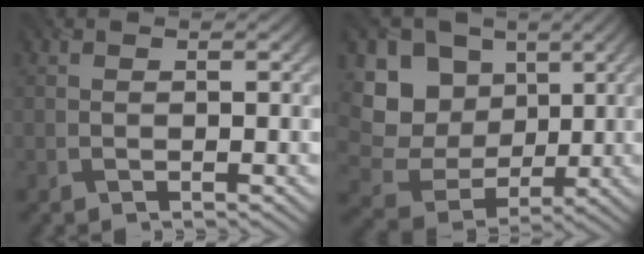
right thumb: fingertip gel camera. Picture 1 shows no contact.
{"total": 12.6, "force": [3.5, 10.6, 5.8], "torque": [-0.196, 0.026, 0.074]}